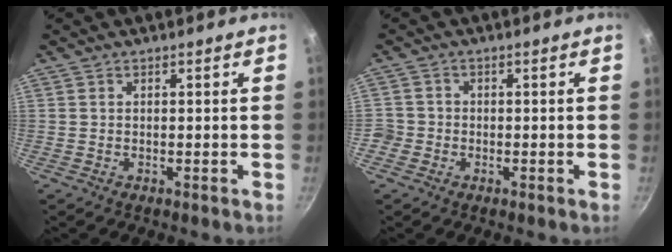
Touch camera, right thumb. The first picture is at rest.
{"total": 2.8, "force": [-1.1, 2.5, 0.5], "torque": [0.002, 0.014, -0.023]}